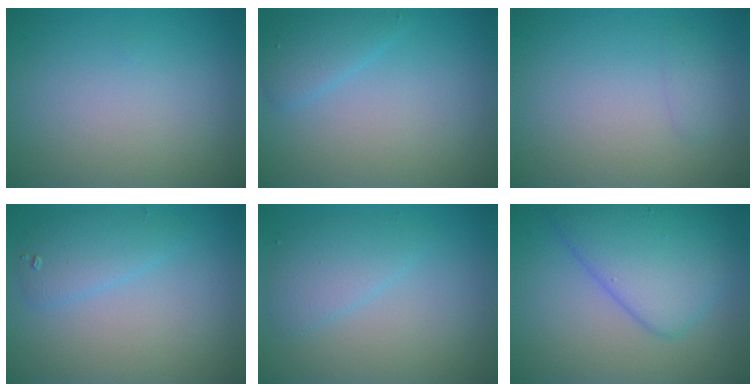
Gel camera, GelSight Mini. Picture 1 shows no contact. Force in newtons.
{"total": 2.0, "press": 2.0, "slide": 0.1}
{"total": 0.9, "press": 0.9, "slide": 0.1}
{"total": 2.4, "press": 2.4, "slide": 0.1}
{"total": 2.5, "press": 2.5, "slide": 0.1}
{"total": 6.1, "press": 6.1, "slide": 0.1}